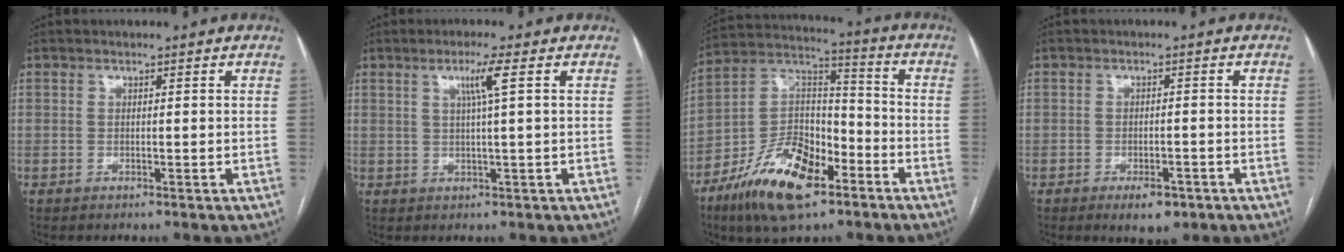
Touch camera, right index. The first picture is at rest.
{"total": 3.6, "force": [1.3, -0.8, 3.3], "torque": [-0.064, -0.001, 0.024]}
{"total": 16.8, "force": [-9.7, 6.8, 11.9], "torque": [-0.222, 0.009, -0.174]}
{"total": 4.2, "force": [-2.5, 1.8, 2.8], "torque": [-0.039, 0.000, -0.030]}